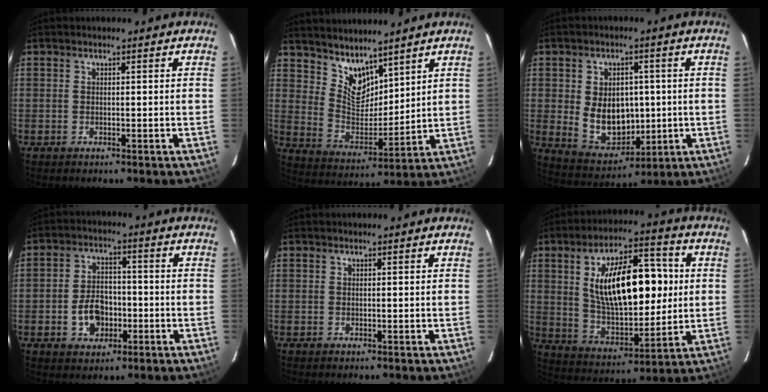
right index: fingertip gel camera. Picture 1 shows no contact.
{"total": 9.7, "force": [7.9, 4.3, 3.7], "torque": [-0.066, -0.001, 0.160]}
{"total": 11.1, "force": [0.0, 8.2, 7.5], "torque": [-0.149, -0.003, 0.027]}
{"total": 7.5, "force": [-2.4, 5.5, 4.5], "torque": [-0.086, 0.020, -0.032]}
{"total": 0.0}
{"total": 20.1, "force": [3.6, 9.7, 17.3], "torque": [-0.291, 0.019, 0.074]}